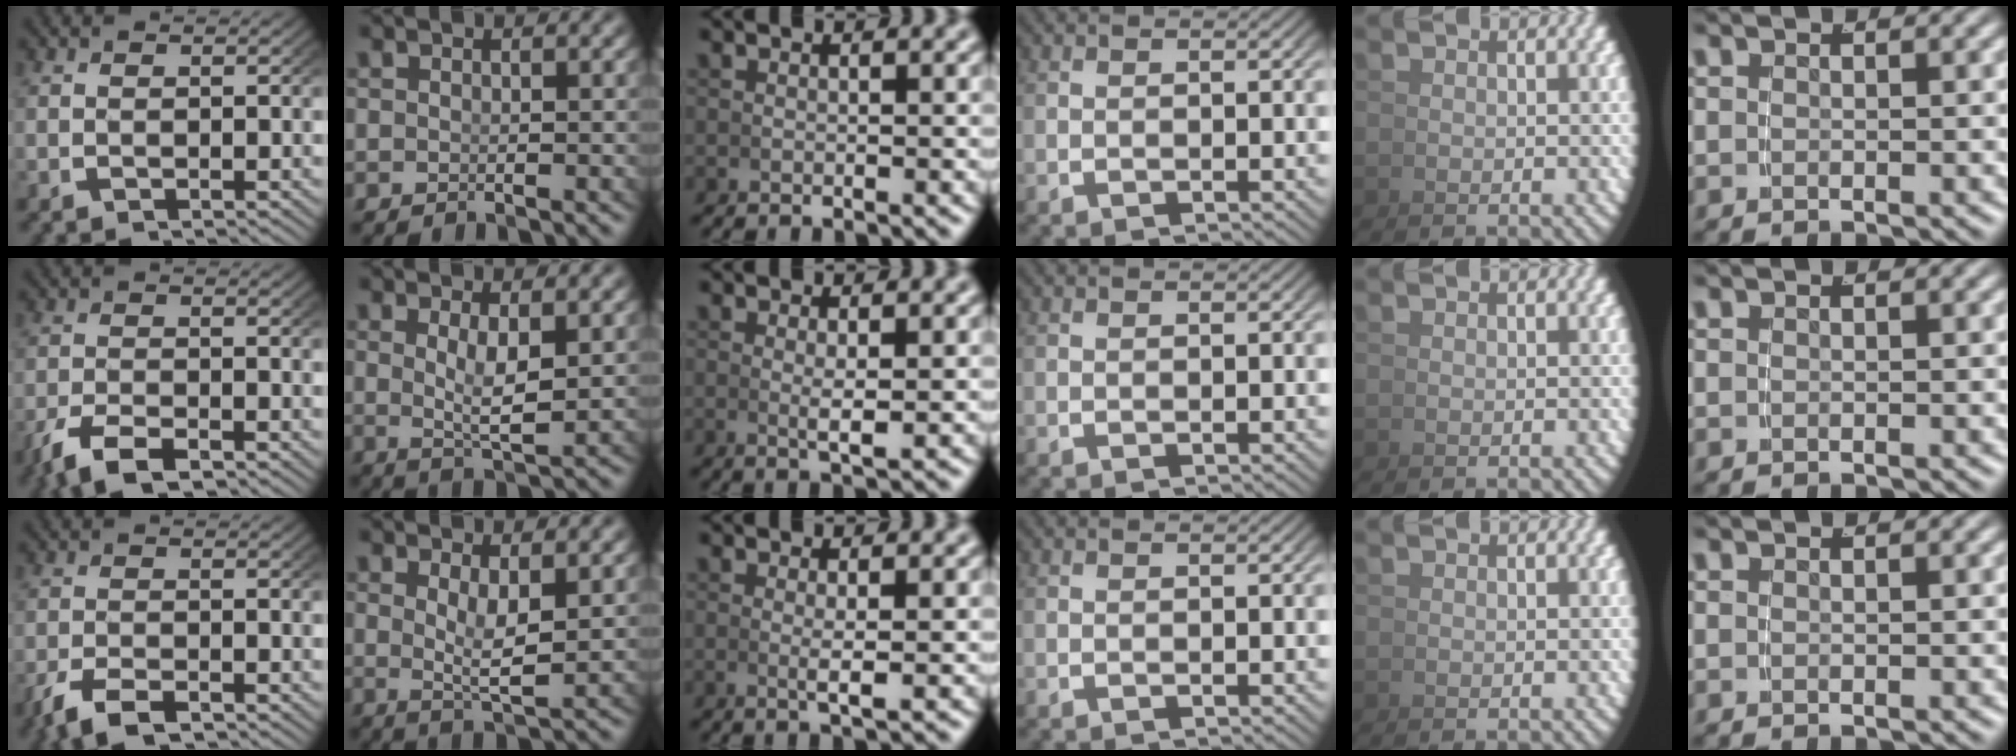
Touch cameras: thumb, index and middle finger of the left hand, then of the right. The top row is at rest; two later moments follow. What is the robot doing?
{"motion": "grasp_and_lifting", "object": "photo album"}